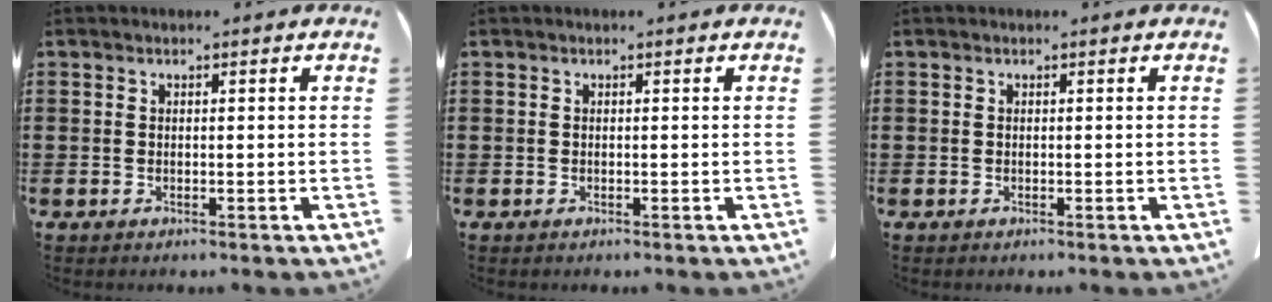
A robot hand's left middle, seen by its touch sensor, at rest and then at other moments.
{"total": 0.0}
{"total": 0.0}